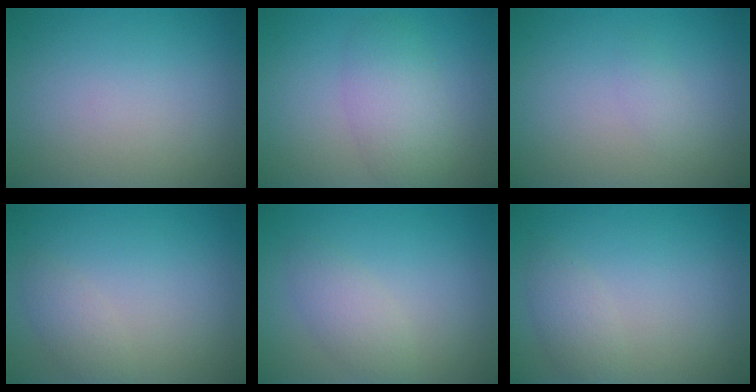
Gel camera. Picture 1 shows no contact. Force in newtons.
{"total": 3.8, "press": 3.8, "slide": 0.2}
{"total": 0.9, "press": 0.9, "slide": 0.0}
{"total": 1.5, "press": 1.5, "slide": 0.1}
{"total": 2.1, "press": 2.1, "slide": 0.0}
{"total": 1.8, "press": 1.8, "slide": 0.1}